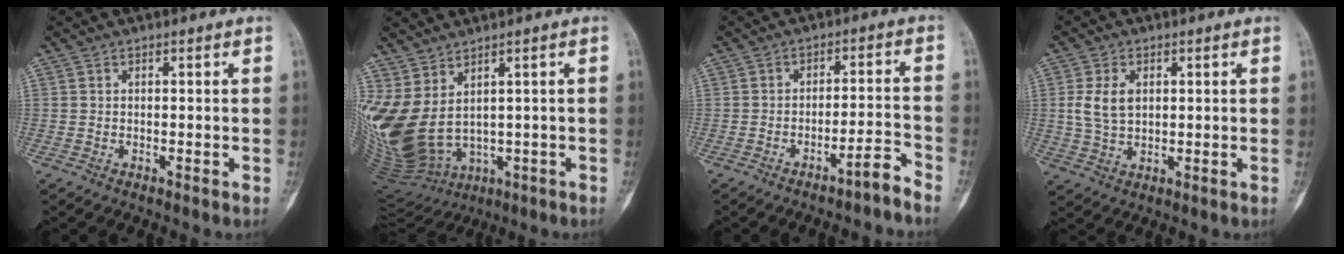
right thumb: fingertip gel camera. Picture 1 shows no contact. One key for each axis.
{"total": 17.0, "fx": 1.4, "fy": 10.2, "fz": 13.5, "tx": -0.318, "ty": -0.021, "tz": 0.069}
{"total": 4.4, "fx": -3.7, "fy": -0.1, "fz": 2.3, "tx": -0.040, "ty": 0.042, "tz": -0.056}
{"total": 6.0, "fx": 1.3, "fy": 3.8, "fz": 4.4, "tx": -0.085, "ty": 0.000, "tz": 0.029}